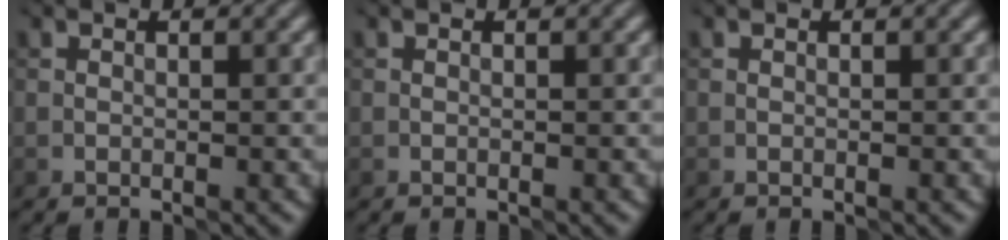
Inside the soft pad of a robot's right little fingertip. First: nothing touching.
{"total": 0.0}
{"total": 0.0}